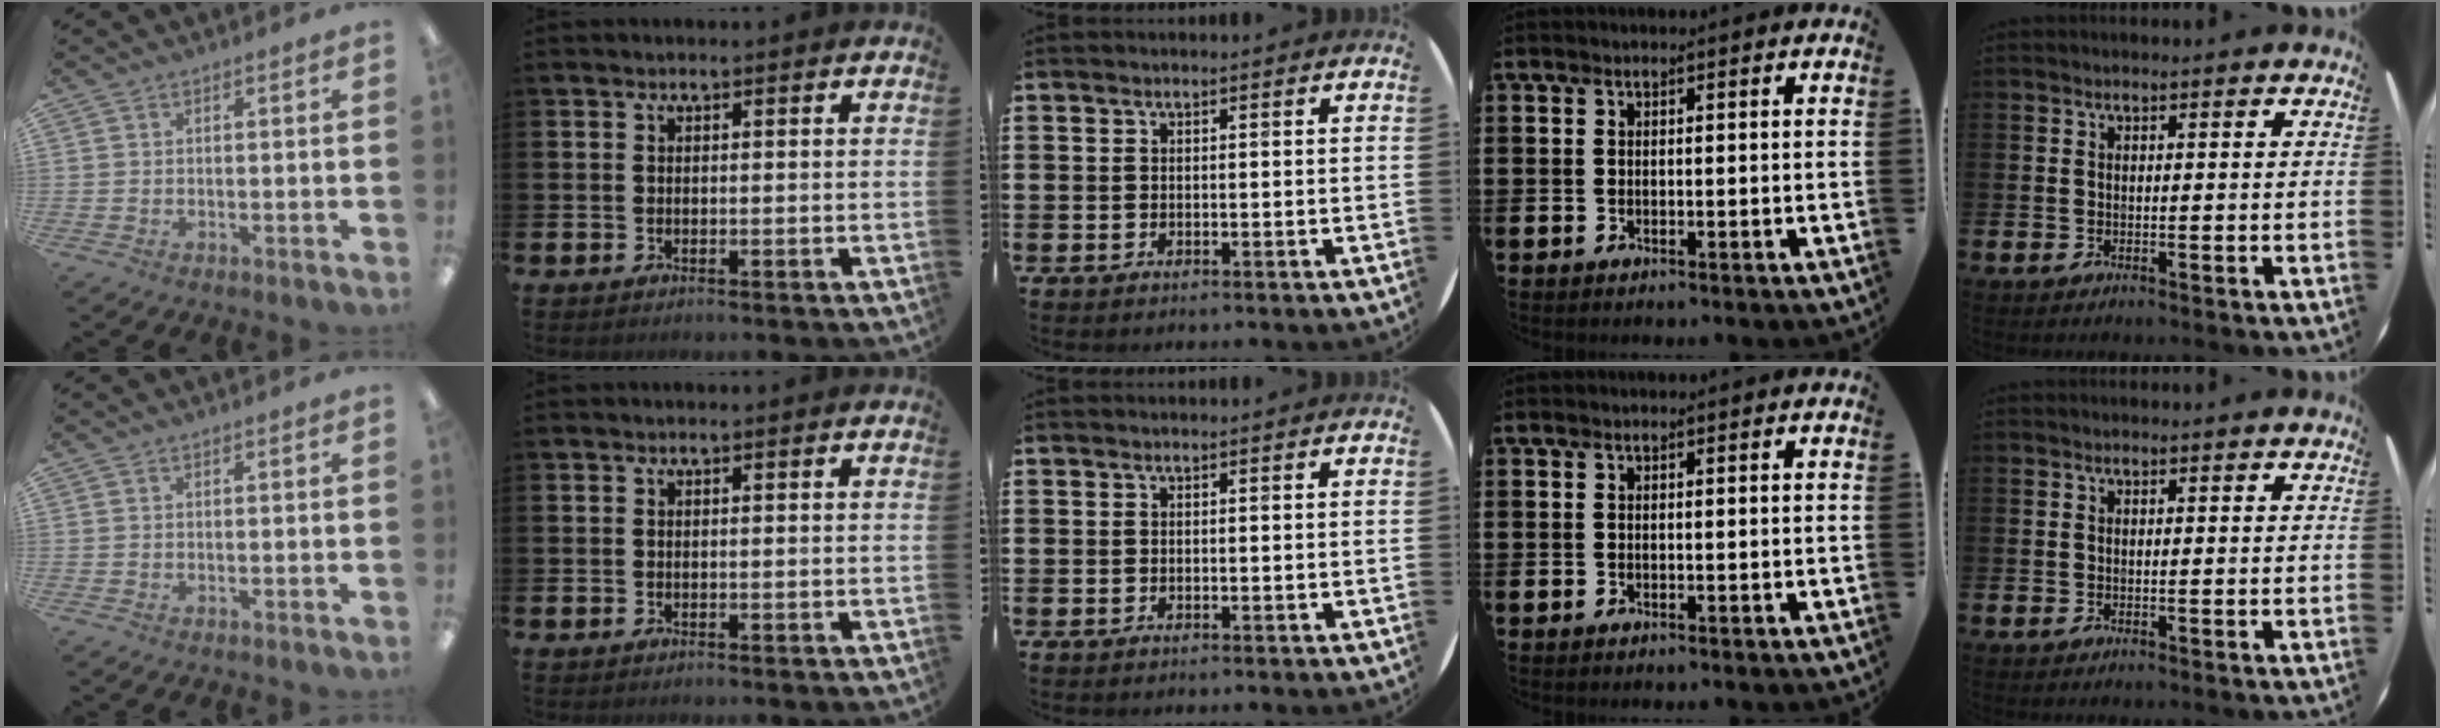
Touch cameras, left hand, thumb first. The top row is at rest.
{}